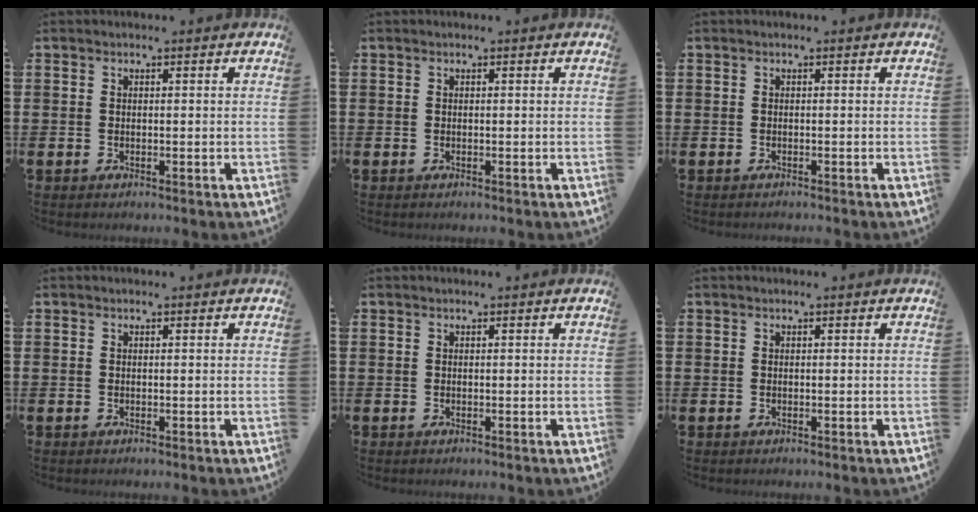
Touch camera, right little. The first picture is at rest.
{"total": 0.0}
{"total": 0.0}
{"total": 0.0}
{"total": 0.0}
{"total": 0.0}